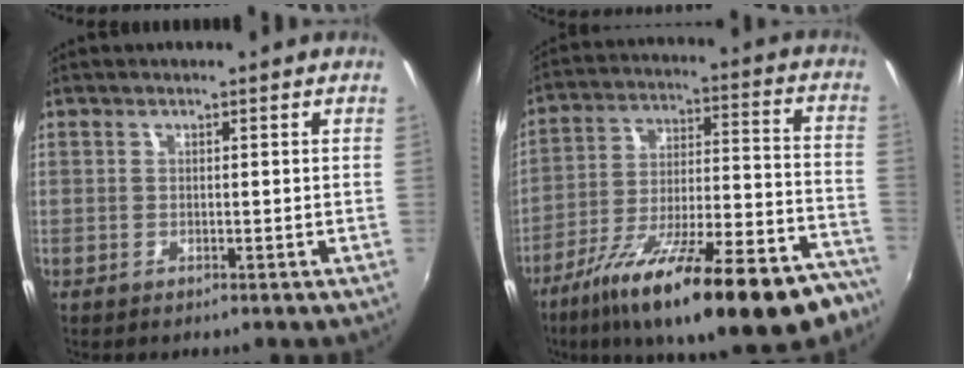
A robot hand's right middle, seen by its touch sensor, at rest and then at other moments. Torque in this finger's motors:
{"motor_torque": [1.10, -1.04, 0.68, 0.21]}